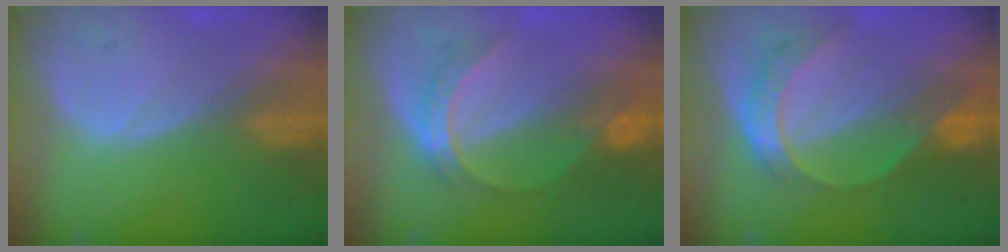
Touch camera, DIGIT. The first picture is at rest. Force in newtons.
{"total": 6.7, "press": 5.7, "slide": 3.4}
{"total": 7.8, "press": 6.5, "slide": 4.4}